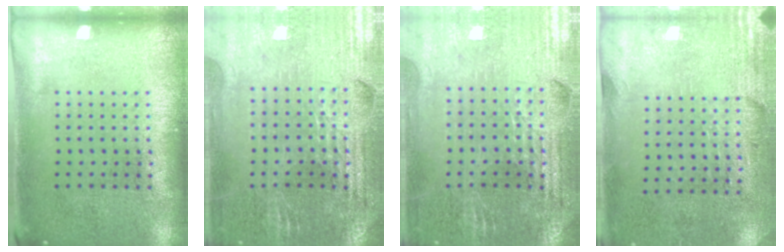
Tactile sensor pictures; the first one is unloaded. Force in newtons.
{"total": 2.8, "press": 2.8, "slide": 0.4}
{"total": 2.9, "press": 2.8, "slide": 0.4}
{"total": 2.8, "press": 2.5, "slide": 1.4}